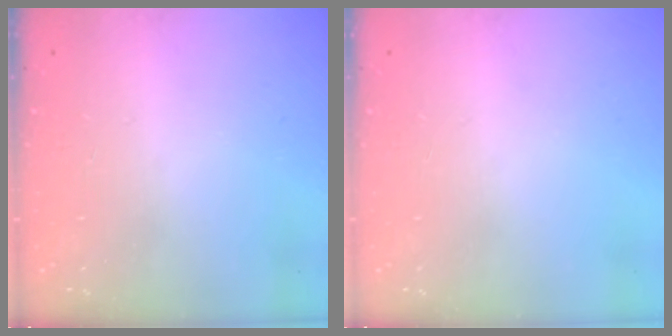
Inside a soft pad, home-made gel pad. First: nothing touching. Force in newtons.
{"total": 0.0}